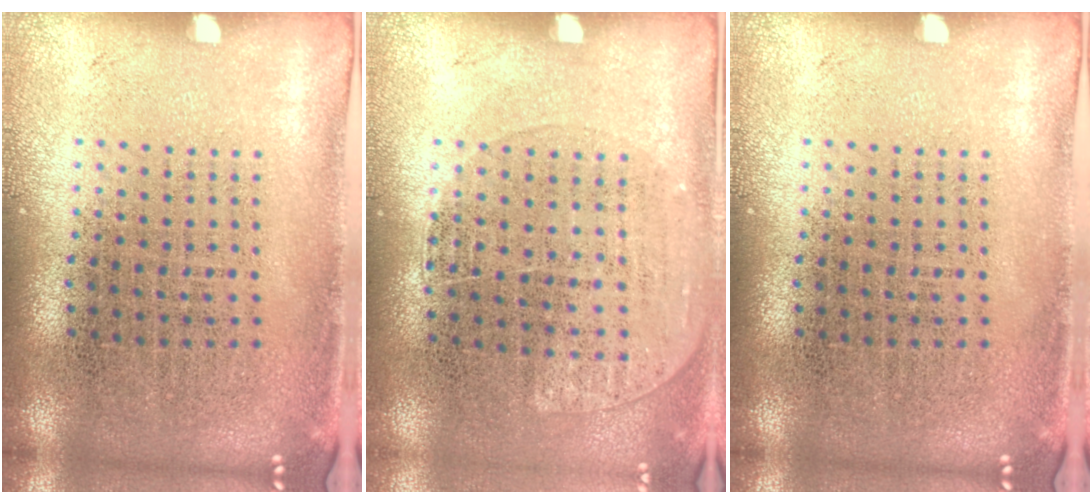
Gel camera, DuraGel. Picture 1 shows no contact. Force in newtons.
{"total": 1.2, "press": 1.0, "slide": 0.7}
{"total": 0.0}